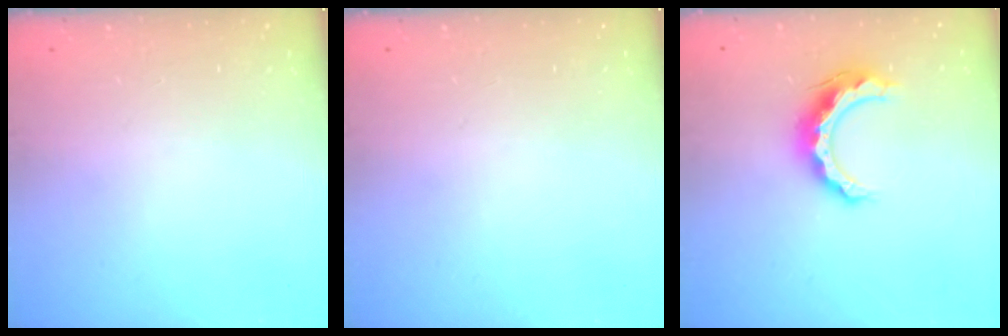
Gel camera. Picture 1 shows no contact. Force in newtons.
{"total": 0.0}
{"total": 11.9, "press": 11.9, "slide": 0.7}